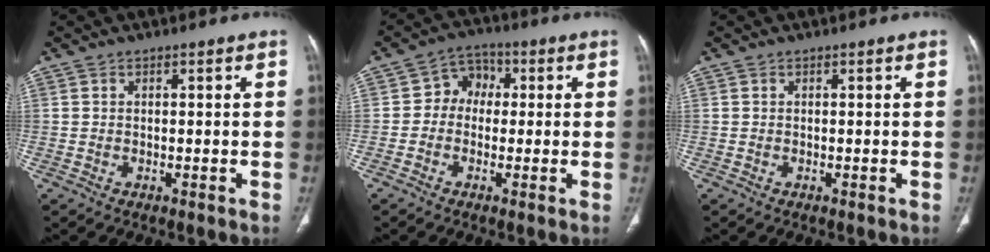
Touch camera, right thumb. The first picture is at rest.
{"total": 6.0, "force": [0.1, 5.0, 3.2], "torque": [-0.022, 0.021, -0.013]}
{"total": 0.0}